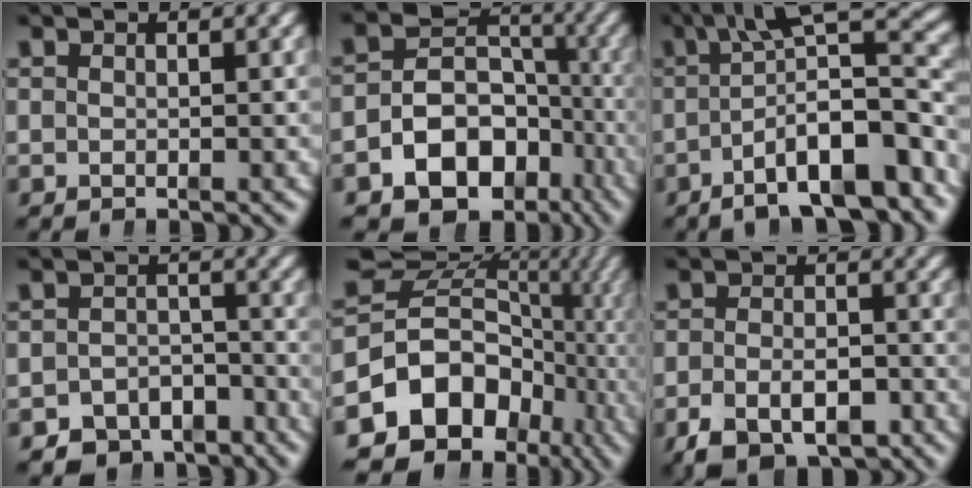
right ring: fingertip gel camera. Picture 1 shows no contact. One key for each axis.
{"total": 14.6, "fx": -6.1, "fy": 11.7, "fz": 6.0, "tx": -0.112, "ty": -0.061, "tz": -0.086}
{"total": 7.9, "fx": -2.1, "fy": 2.5, "fz": 7.2, "tx": -0.100, "ty": -0.009, "tz": -0.026}
{"total": 8.0, "fx": -6.5, "fy": 4.5, "fz": 1.2, "tx": 0.007, "ty": -0.020, "tz": -0.110}
{"total": 22.2, "fx": -5.3, "fy": 18.4, "fz": 11.2, "tx": -0.221, "ty": -0.048, "tz": -0.087}
{"total": 5.2, "fx": -3.2, "fy": 2.9, "fz": 2.9, "tx": -0.035, "ty": -0.013, "tz": -0.046}